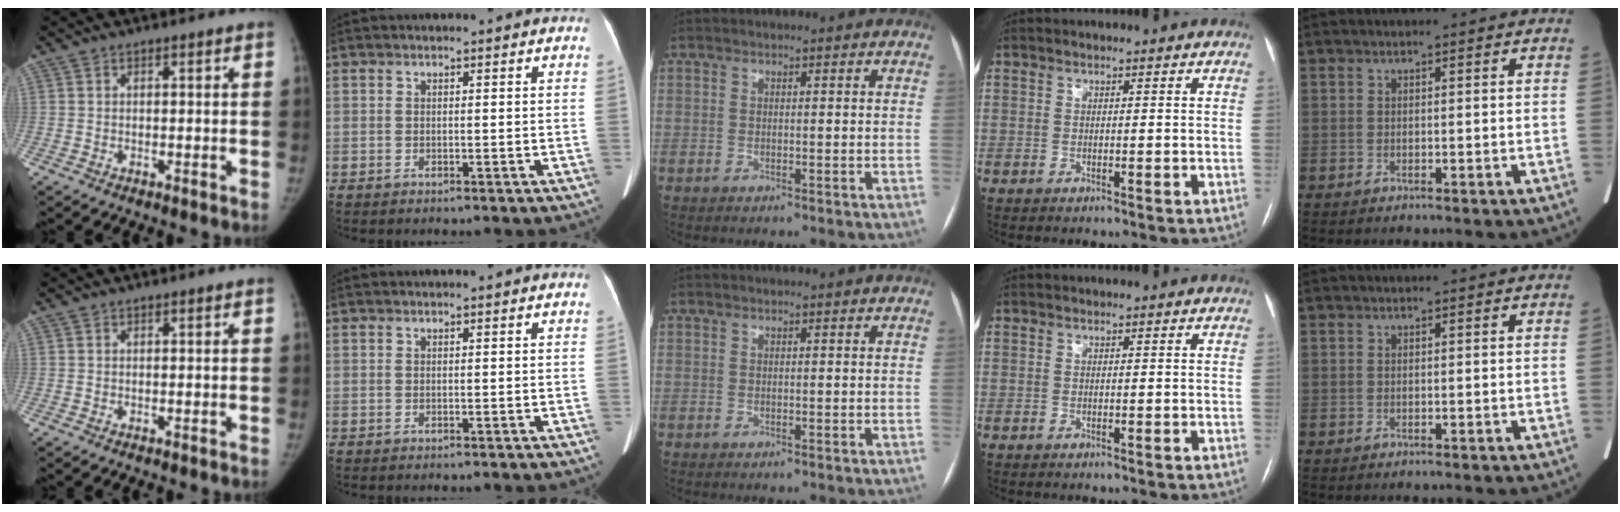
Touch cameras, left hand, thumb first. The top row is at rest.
{}